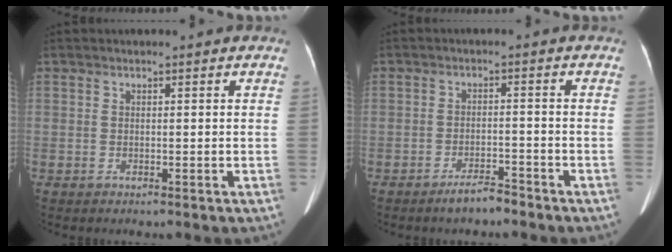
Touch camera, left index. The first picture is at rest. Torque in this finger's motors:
{"motor_torque": [0.36, 0.37, 0.05, 0.00]}